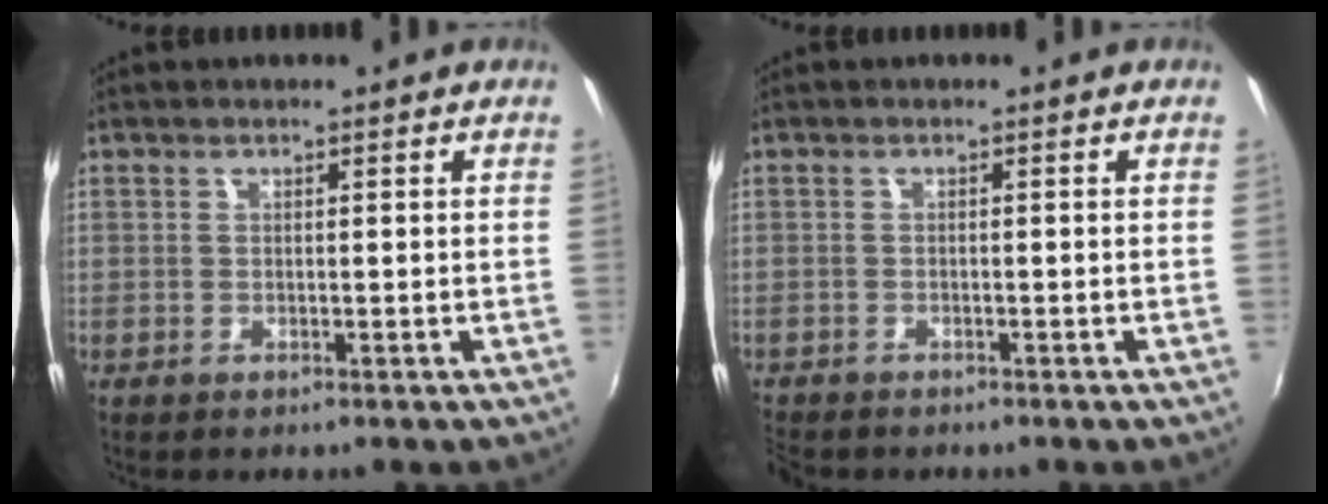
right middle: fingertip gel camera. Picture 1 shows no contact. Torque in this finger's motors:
{"motor_torque": [0.32, -0.33, 0.11, 0.08]}